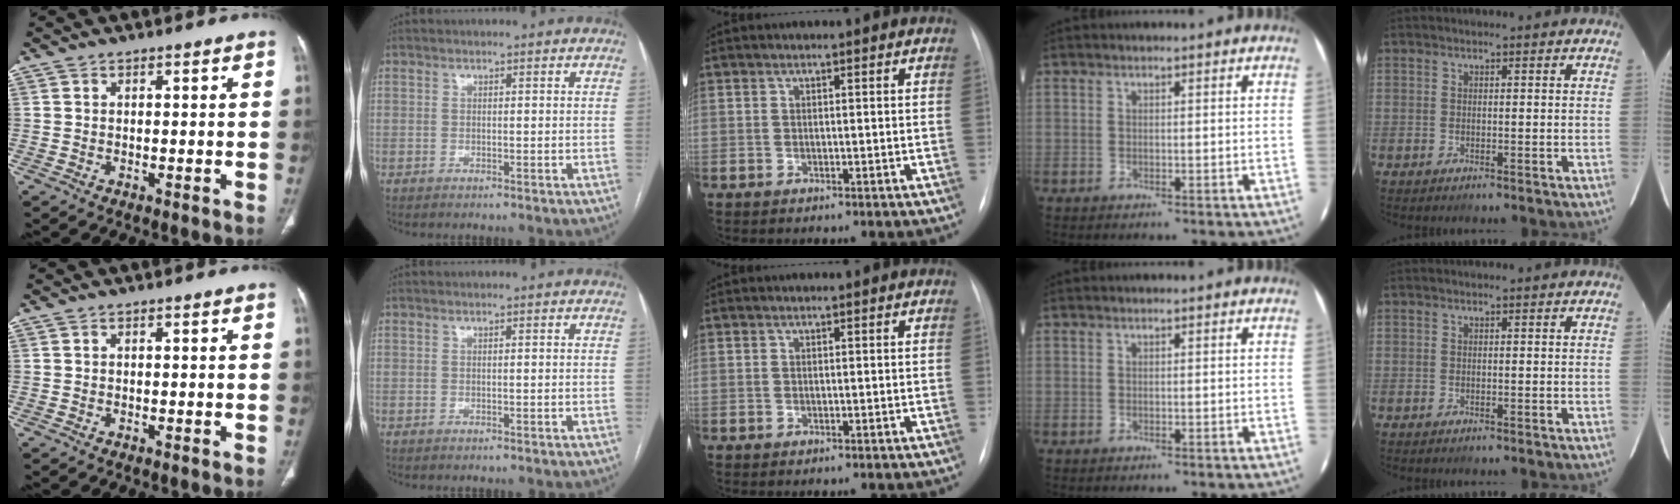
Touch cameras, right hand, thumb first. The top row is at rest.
{}